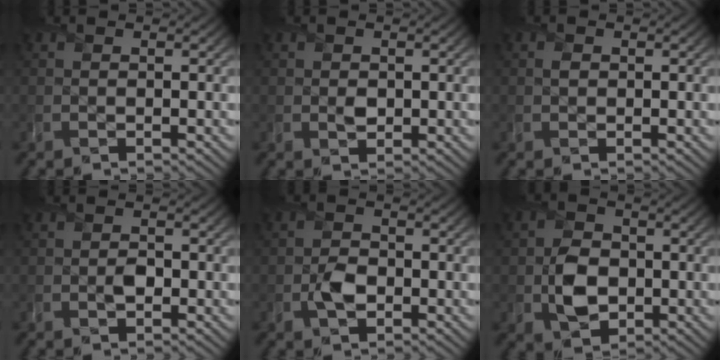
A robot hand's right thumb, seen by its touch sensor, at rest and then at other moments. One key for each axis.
{"total": 1.3, "fx": 0.1, "fy": 1.2, "fz": 0.6, "tx": -0.015, "ty": -0.005, "tz": 0.004}
{"total": 0.7, "fx": 0.2, "fy": 0.7, "fz": 0.2, "tx": -0.004, "ty": 0.000, "tz": 0.002}
{"total": 1.5, "fx": -0.4, "fy": 1.0, "fz": 1.0, "tx": -0.014, "ty": -0.001, "tz": -0.009}
{"total": 3.0, "fx": -1.0, "fy": 2.1, "fz": 1.9, "tx": -0.038, "ty": 0.000, "tz": -0.020}
{"total": 5.2, "fx": -0.8, "fy": 4.1, "fz": 3.1, "tx": -0.066, "ty": -0.005, "tz": -0.017}